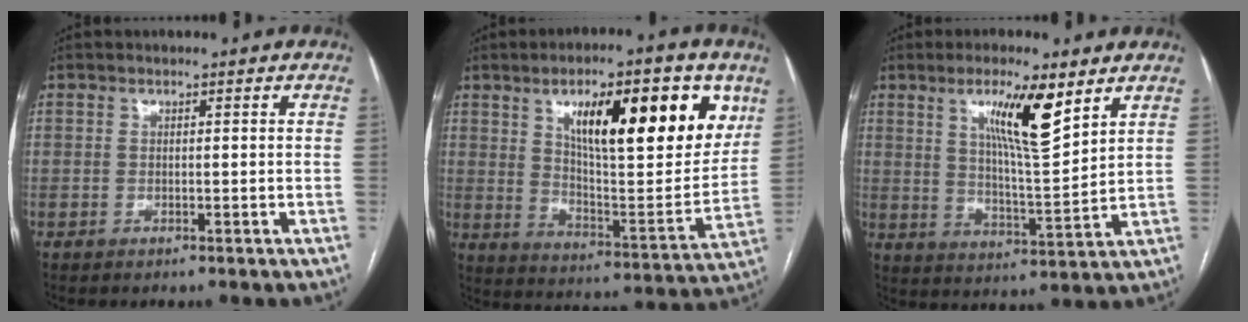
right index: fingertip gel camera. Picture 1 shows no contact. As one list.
[{"total": 22.1, "force": [9.9, 5.8, 18.8], "torque": [-0.275, 0.007, 0.160]}, {"total": 10.4, "force": [5.6, 1.2, 8.7], "torque": [-0.152, -0.007, 0.098]}]